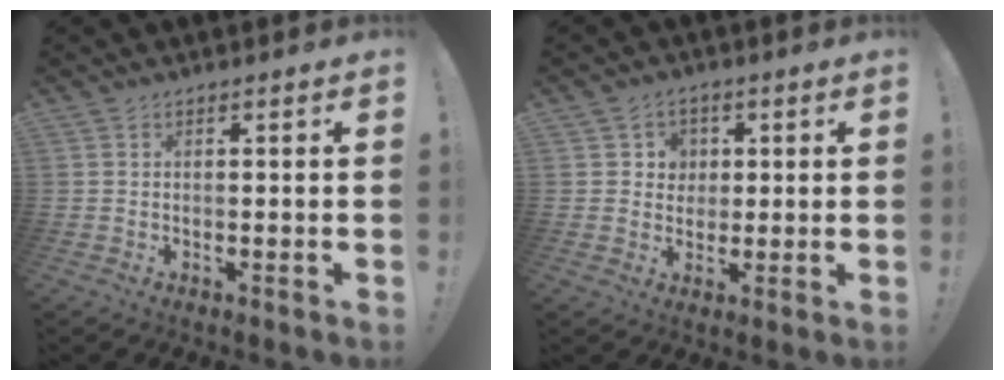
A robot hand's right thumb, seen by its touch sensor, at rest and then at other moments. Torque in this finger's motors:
{"motor_torque": [0.13, 0.02, 0.23, -0.05, -0.03]}